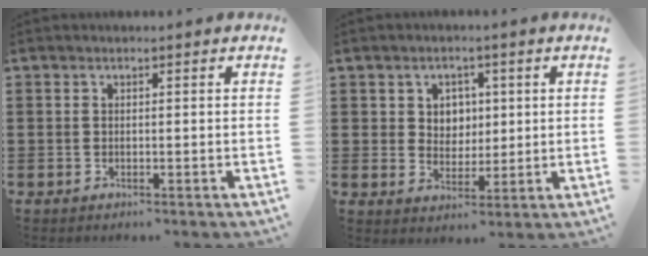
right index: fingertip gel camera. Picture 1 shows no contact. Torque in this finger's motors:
{"motor_torque": [0.57, 0.56, 0.12, 0.03]}